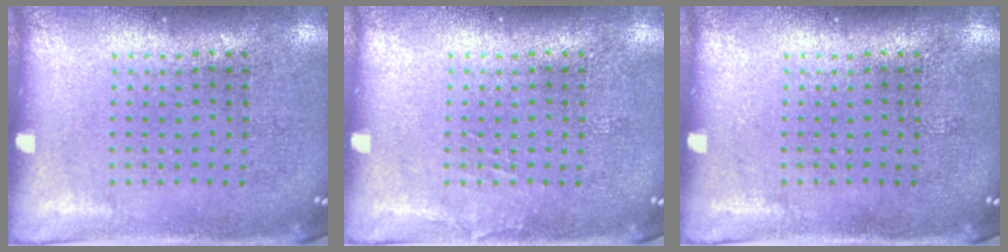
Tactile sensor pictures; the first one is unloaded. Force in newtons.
{"total": 0.6, "press": 0.6, "slide": 0.1}
{"total": 0.0}